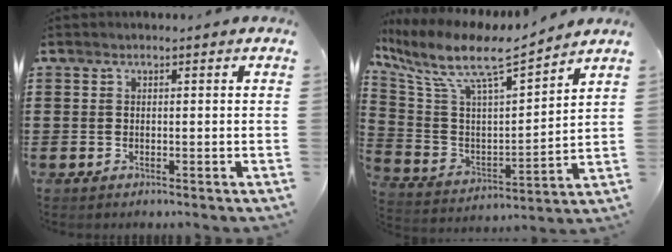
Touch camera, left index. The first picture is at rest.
{"total": 9.9, "force": [7.4, 1.7, 6.3], "torque": [-0.152, -0.048, 0.122]}